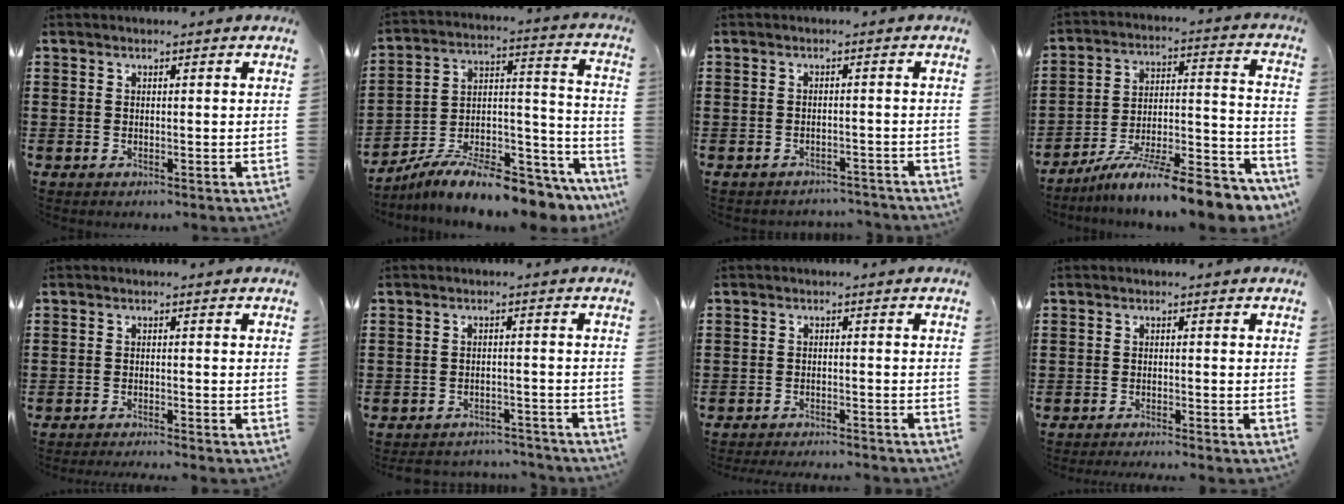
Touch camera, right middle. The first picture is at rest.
{"total": 10.8, "force": [-9.6, 1.2, 4.8], "torque": [-0.067, 0.031, -0.181]}
{"total": 1.8, "force": [-1.8, 0.3, 0.0], "torque": [-0.006, 0.001, -0.040]}
{"total": 12.0, "force": [-10.1, 0.5, 6.5], "torque": [-0.095, 0.017, -0.185]}
{"total": 1.3, "force": [-1.2, -0.2, 0.2], "torque": [-0.004, 0.002, -0.025]}
{"total": 3.1, "force": [-3.0, 0.4, 0.1], "torque": [-0.006, 0.002, -0.065]}
{"total": 2.3, "force": [-2.3, 0.0, -0.2], "torque": [-0.001, 0.003, -0.050]}
{"total": 1.2, "force": [-1.1, -0.2, 0.2], "torque": [-0.003, 0.001, -0.022]}